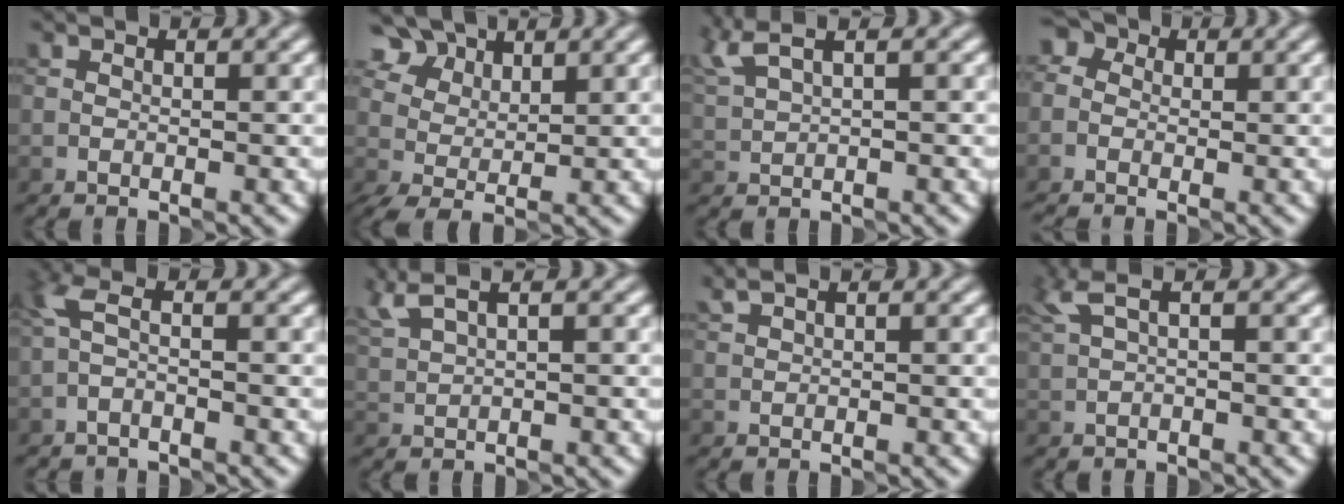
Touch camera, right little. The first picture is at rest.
{"total": 4.9, "force": [3.1, 2.9, 2.6], "torque": [-0.062, 0.009, 0.060]}
{"total": 4.2, "force": [3.0, 1.3, 2.6], "torque": [-0.063, 0.029, 0.050]}
{"total": 3.6, "force": [-0.3, 3.1, 1.8], "torque": [-0.036, 0.020, -0.033]}
{"total": 1.9, "force": [-0.8, 0.6, 1.6], "torque": [-0.044, 0.004, -0.022]}
{"total": 4.2, "force": [3.1, 1.2, 2.4], "torque": [-0.058, 0.031, 0.050]}
{"total": 1.4, "force": [1.2, 0.4, 0.8], "torque": [-0.011, 0.008, 0.016]}
{"total": 2.1, "force": [1.2, 0.4, 1.7], "torque": [-0.036, 0.009, 0.026]}